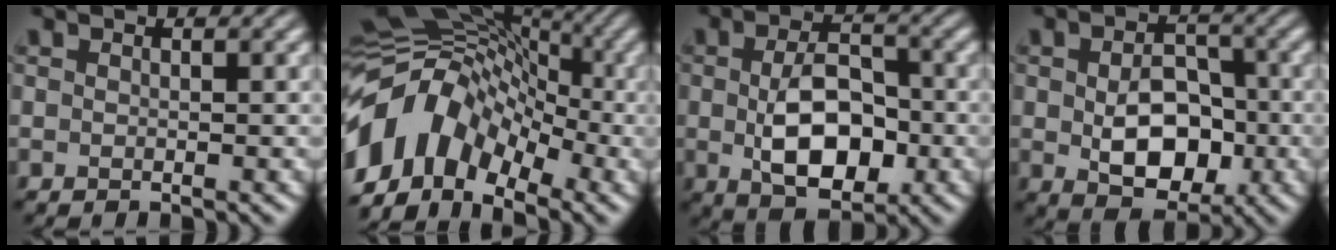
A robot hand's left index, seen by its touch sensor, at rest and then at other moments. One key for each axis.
{"total": 10.7, "fx": -3.9, "fy": 7.3, "fz": 6.7, "tx": -0.120, "ty": 0.023, "tz": -0.087}
{"total": 7.0, "fx": -0.9, "fy": 4.0, "fz": 5.6, "tx": -0.103, "ty": -0.002, "tz": -0.015}
{"total": 6.9, "fx": -0.9, "fy": 4.6, "fz": 5.1, "tx": -0.092, "ty": -0.010, "tz": -0.006}